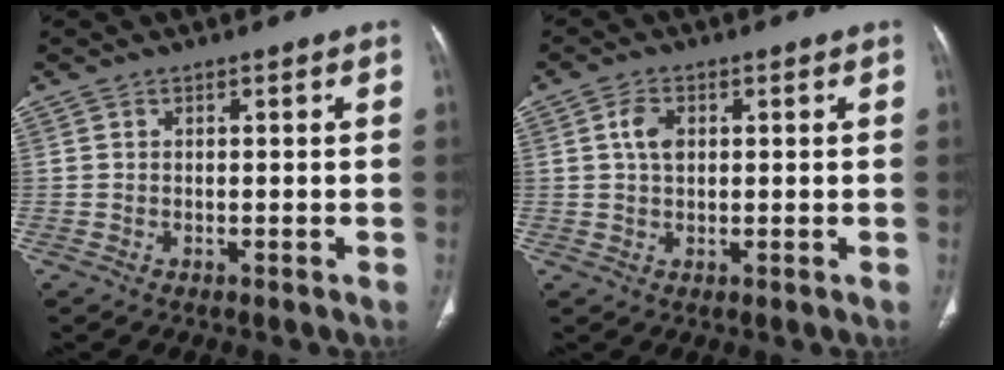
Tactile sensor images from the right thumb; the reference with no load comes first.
{"total": 3.8, "force": [0.9, 2.4, 2.8], "torque": [-0.052, 0.000, 0.015]}